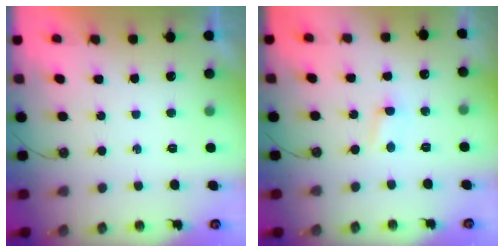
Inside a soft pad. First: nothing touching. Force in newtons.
{"total": 2.0, "press": 2.0, "slide": 0.3}